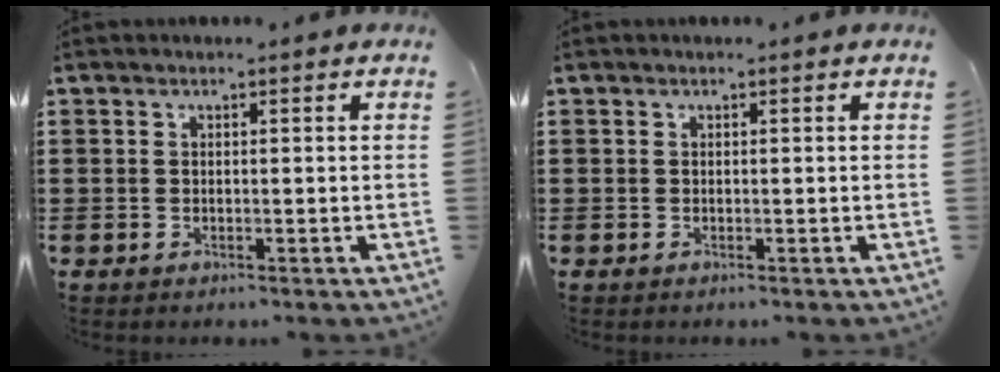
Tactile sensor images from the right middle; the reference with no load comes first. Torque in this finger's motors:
{"motor_torque": [0.02, -0.04, -0.02, -0.01]}